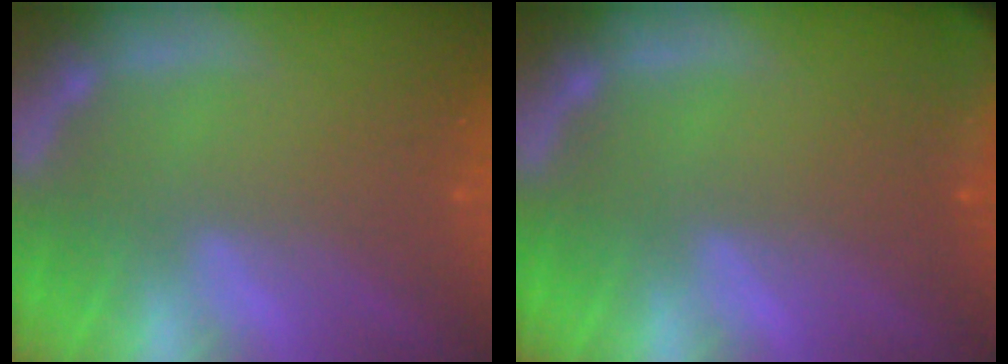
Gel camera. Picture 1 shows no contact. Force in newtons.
{"total": 8.0}